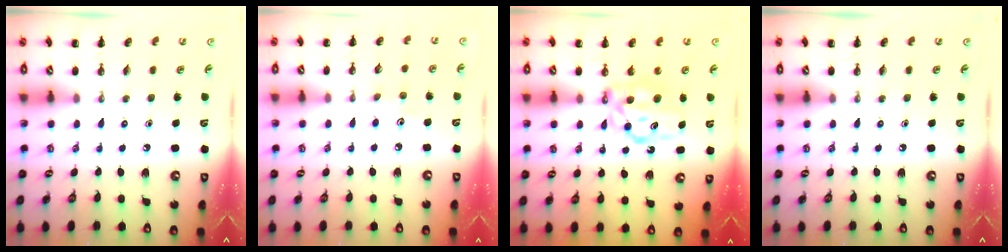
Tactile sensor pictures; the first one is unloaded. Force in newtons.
{"total": 4.5, "press": 4.4, "slide": 1.2}
{"total": 8.3, "press": 8.1, "slide": 1.5}
{"total": 0.0}